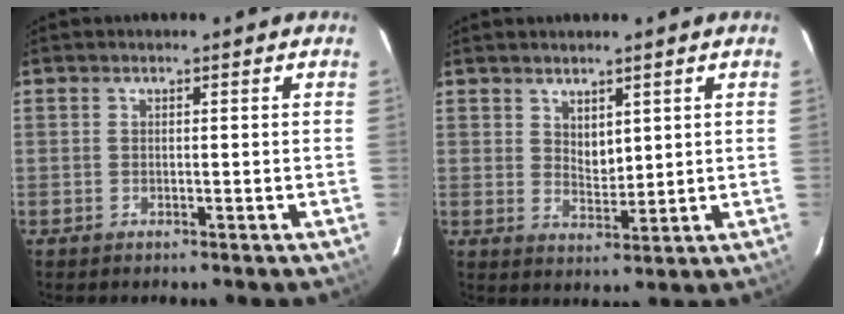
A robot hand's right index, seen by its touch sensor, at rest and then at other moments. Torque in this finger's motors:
{"motor_torque": [-0.07, -0.03, 0.00, 0.00]}